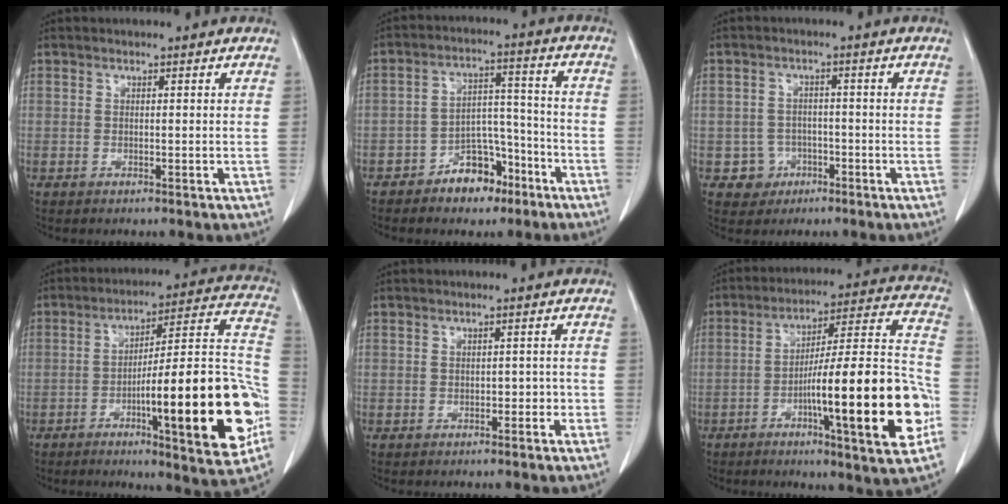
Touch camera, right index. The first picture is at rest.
{"total": 8.1, "force": [-5.2, 4.7, 4.0], "torque": [-0.060, 0.029, -0.081]}
{"total": 4.1, "force": [-1.6, 3.8, -0.2], "torque": [0.012, 0.016, -0.021]}
{"total": 23.5, "force": [-6.9, 2.8, 22.3], "torque": [-0.261, 0.014, -0.093]}
{"total": 1.6, "force": [-0.7, 1.1, 1.0], "torque": [-0.011, 0.006, -0.007]}
{"total": 22.3, "force": [-6.6, 1.4, 21.3], "torque": [-0.281, 0.010, -0.097]}